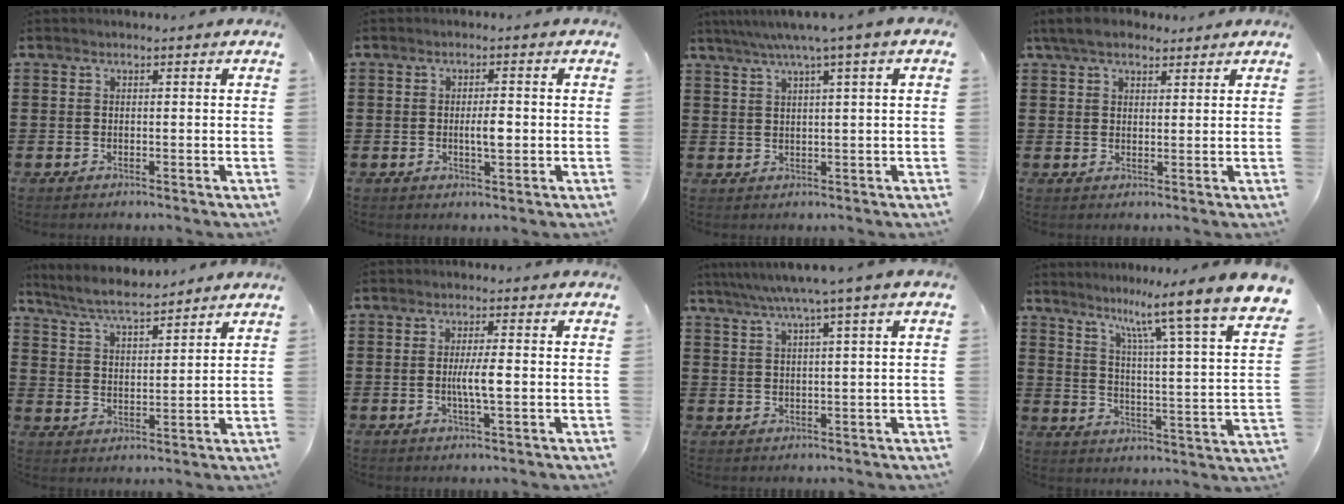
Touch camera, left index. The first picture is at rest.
{"total": 3.2, "force": [-0.3, 1.0, 3.0], "torque": [-0.047, -0.003, -0.008]}
{"total": 4.0, "force": [2.0, -0.4, 3.5], "torque": [-0.072, -0.001, 0.032]}
{"total": 4.8, "force": [3.8, 2.1, 2.1], "torque": [-0.053, 0.005, 0.071]}
{"total": 6.2, "force": [5.8, 0.6, 2.1], "torque": [-0.062, -0.020, 0.106]}
{"total": 4.1, "force": [-0.4, 0.6, 4.1], "torque": [-0.079, -0.002, -0.011]}
{"total": 4.8, "force": [2.9, -0.6, 3.7], "torque": [-0.080, -0.008, 0.046]}
{"total": 9.2, "force": [7.5, -1.7, 5.2], "torque": [-0.106, -0.079, 0.106]}